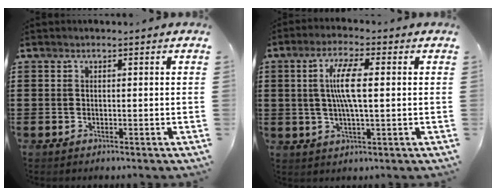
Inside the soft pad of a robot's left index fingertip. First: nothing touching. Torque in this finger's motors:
{"motor_torque": [0.79, 0.13, 0.38, 0.13]}